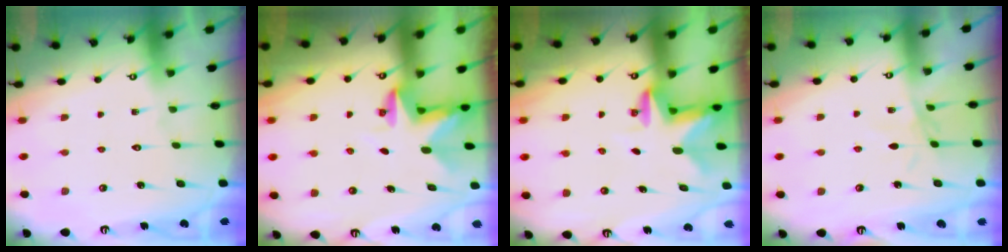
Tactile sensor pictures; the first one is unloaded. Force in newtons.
{"total": 2.8, "press": 2.8, "slide": 0.2}
{"total": 2.5, "press": 2.4, "slide": 0.4}
{"total": 2.0, "press": 1.9, "slide": 0.4}